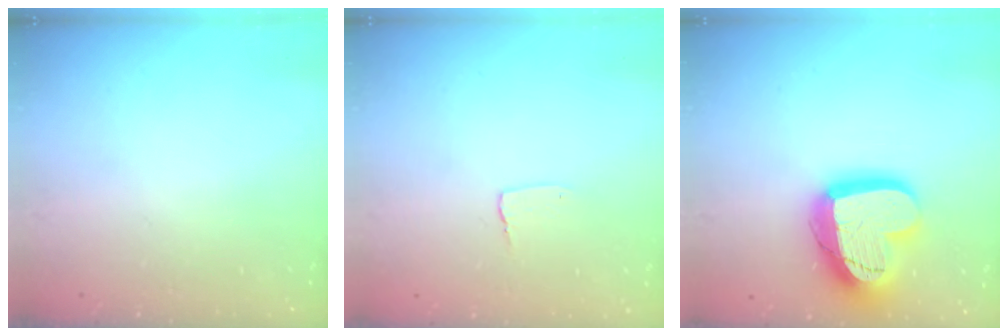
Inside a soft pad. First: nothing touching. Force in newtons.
{"total": 2.7, "press": 2.7, "slide": 0.2}
{"total": 19.5, "press": 19.4, "slide": 1.4}